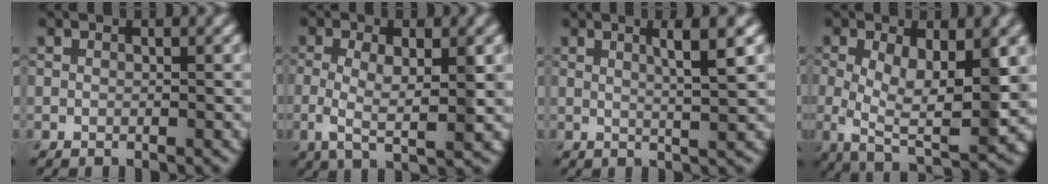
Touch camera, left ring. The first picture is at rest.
{"total": 5.0, "force": [-0.2, 1.5, 4.8], "torque": [-0.089, -0.005, -0.006]}
{"total": 3.6, "force": [1.3, 0.7, 3.4], "torque": [-0.041, 0.005, 0.018]}
{"total": 8.3, "force": [0.2, 3.3, 7.6], "torque": [-0.139, -0.009, 0.003]}